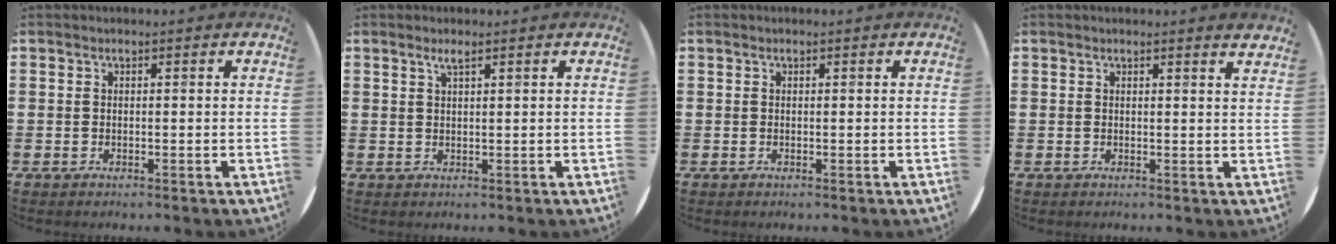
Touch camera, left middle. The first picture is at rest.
{"total": 1.5, "force": [1.0, 0.1, 1.1], "torque": [-0.023, 0.003, 0.017]}
{"total": 0.0}
{"total": 1.0, "force": [1.0, -0.3, 0.3], "torque": [0.005, -0.007, 0.016]}